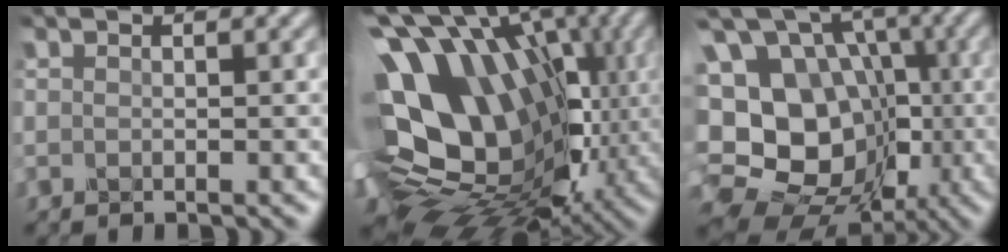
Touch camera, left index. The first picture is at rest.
{"total": 18.1, "force": [1.2, 12.8, 12.7], "torque": [-0.202, -0.004, 0.047]}
{"total": 20.8, "force": [-1.5, 18.3, 9.7], "torque": [-0.209, 0.020, -0.029]}